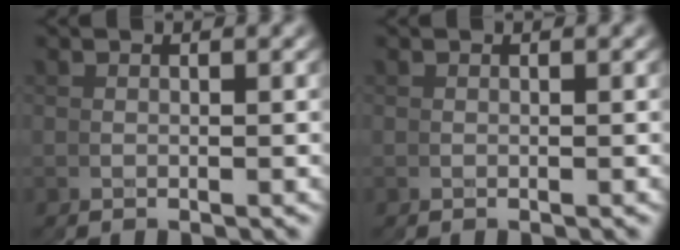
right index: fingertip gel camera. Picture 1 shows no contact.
{"total": 0.0}